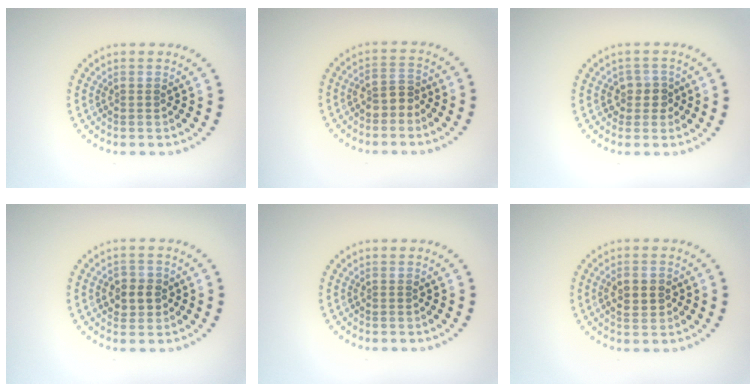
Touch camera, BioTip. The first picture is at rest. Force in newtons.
{"total": 2.1, "press": 2.0, "slide": 0.8}
{"total": 1.8, "press": 1.6, "slide": 0.9}
{"total": 2.4, "press": 2.3, "slide": 0.8}
{"total": 0.0}
{"total": 2.8, "press": 2.8, "slide": 0.1}